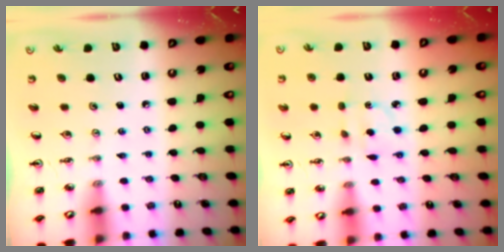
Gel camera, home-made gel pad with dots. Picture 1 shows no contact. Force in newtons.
{"total": 2.4, "press": 2.2, "slide": 0.8}